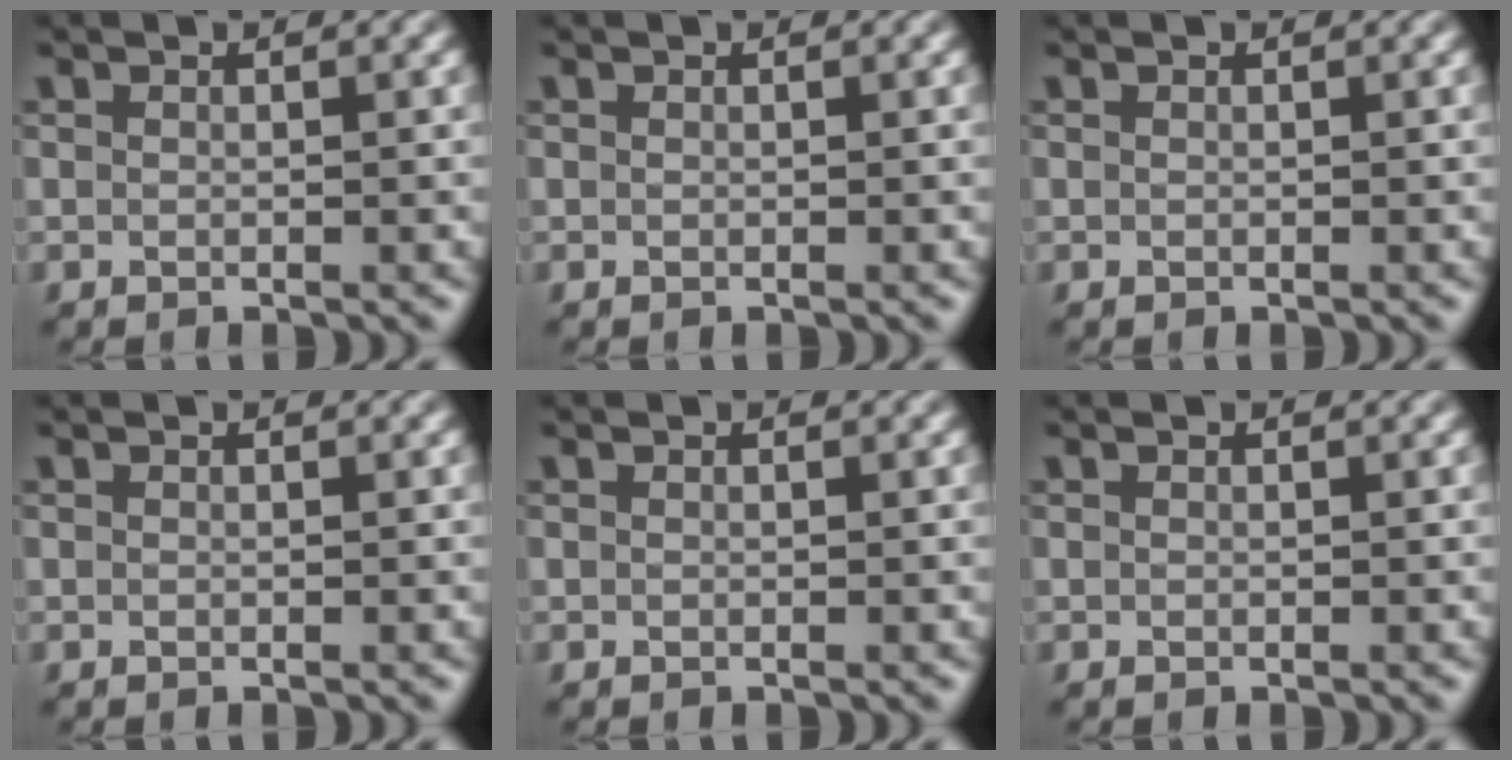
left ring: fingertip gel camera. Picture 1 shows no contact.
{"total": 0.0}
{"total": 0.0}
{"total": 0.0}
{"total": 0.0}
{"total": 0.0}